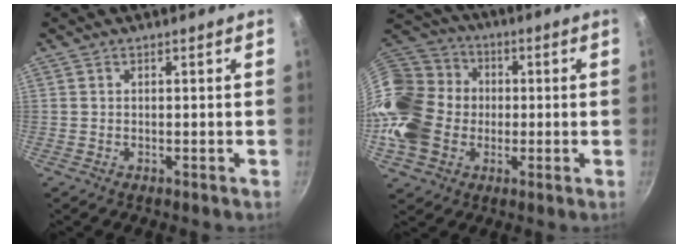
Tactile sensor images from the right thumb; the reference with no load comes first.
{"total": 20.3, "force": [-1.9, 17.2, 10.7], "torque": [-0.215, 0.048, -0.034]}